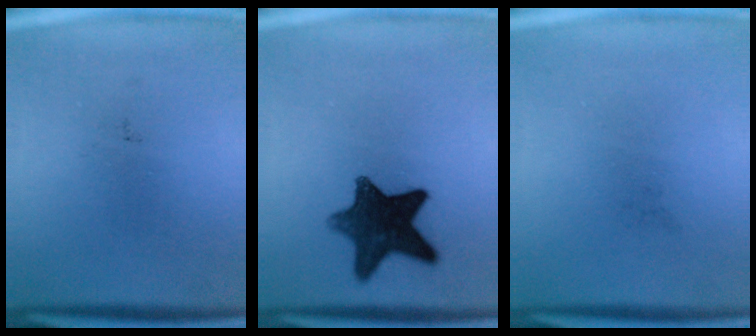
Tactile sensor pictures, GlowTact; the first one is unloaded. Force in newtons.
{"total": 12.2}
{"total": 0.0}